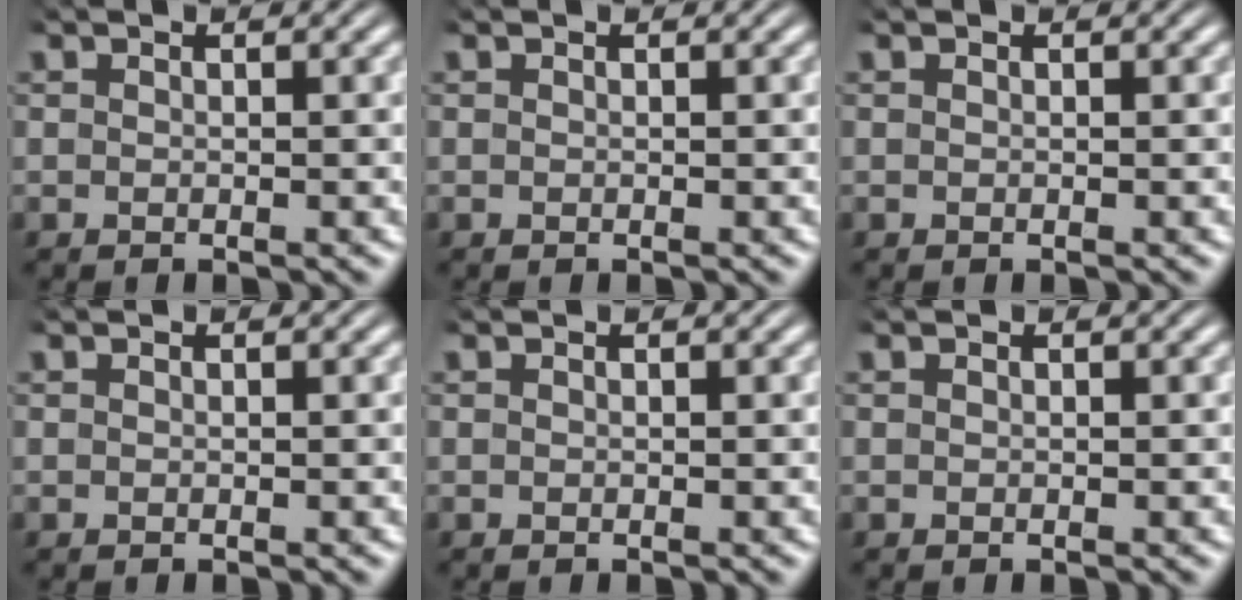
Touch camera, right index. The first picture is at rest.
{"total": 0.0}
{"total": 0.0}
{"total": 0.0}
{"total": 0.0}
{"total": 0.0}